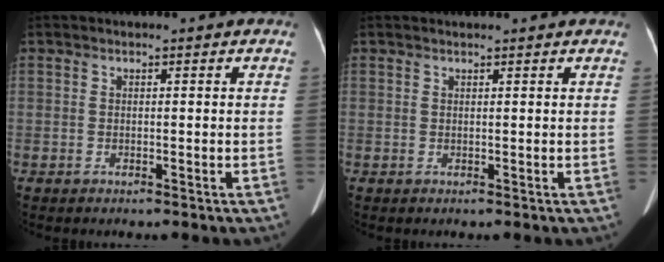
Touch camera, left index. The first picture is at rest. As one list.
[{"total": 2.6, "force": [2.5, 0.1, 0.8], "torque": [-0.011, 0.020, 0.030]}]